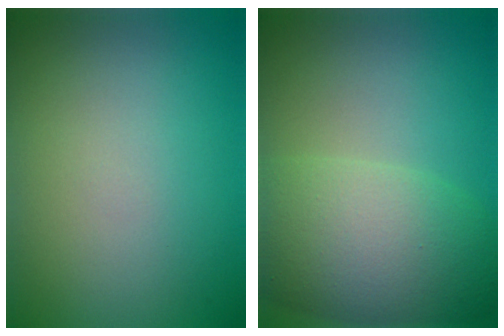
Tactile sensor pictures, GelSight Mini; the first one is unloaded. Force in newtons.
{"total": 8.4, "press": 8.4, "slide": 0.3}